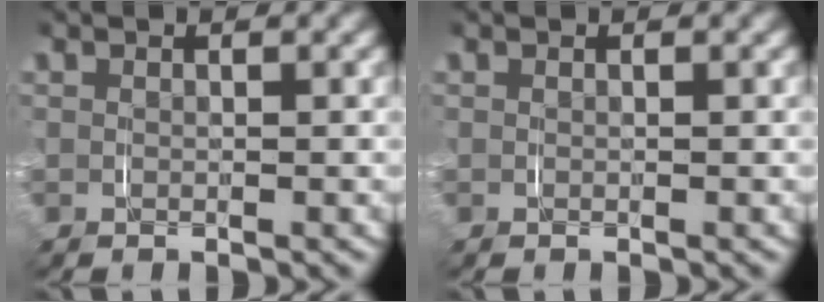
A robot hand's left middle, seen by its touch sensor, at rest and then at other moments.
{"total": 0.0}